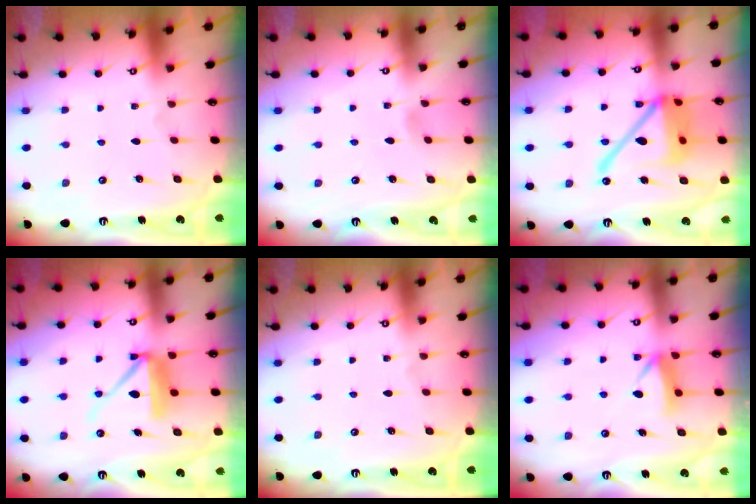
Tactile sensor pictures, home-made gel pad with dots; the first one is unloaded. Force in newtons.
{"total": 3.3, "press": 3.2, "slide": 0.4}
{"total": 18.8, "press": 18.6, "slide": 2.5}
{"total": 10.8, "press": 10.7, "slide": 1.1}
{"total": 0.0}
{"total": 7.2, "press": 7.2, "slide": 0.8}